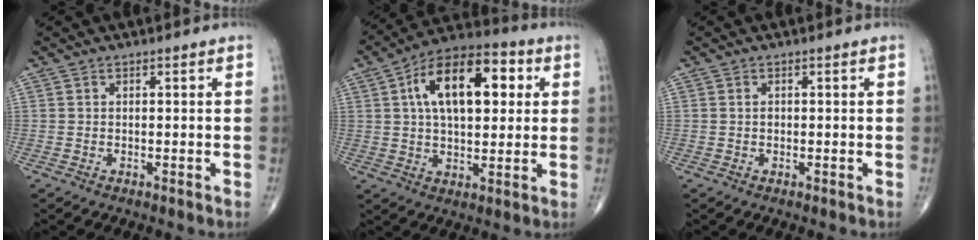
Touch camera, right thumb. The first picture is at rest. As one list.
[{"total": 17.8, "force": [4.4, 9.4, 14.5], "torque": [-0.207, 0.018, 0.063]}, {"total": 0.6, "force": [0.0, 0.4, 0.4], "torque": [-0.006, -0.001, -0.001]}]